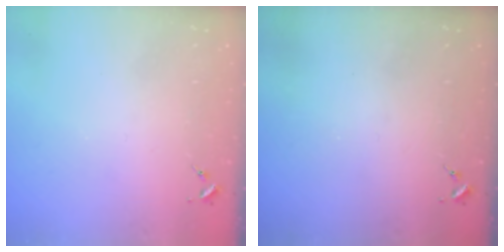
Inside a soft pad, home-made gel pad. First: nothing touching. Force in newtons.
{"total": 0.0}